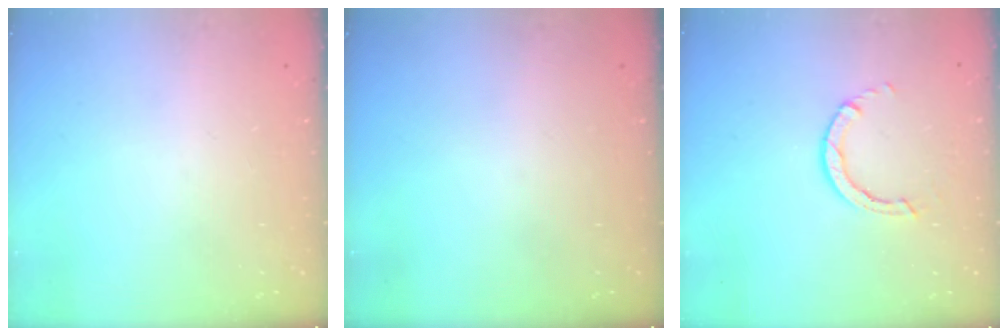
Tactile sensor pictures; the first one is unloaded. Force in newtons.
{"total": 0.0}
{"total": 2.8, "press": 2.8, "slide": 0.2}